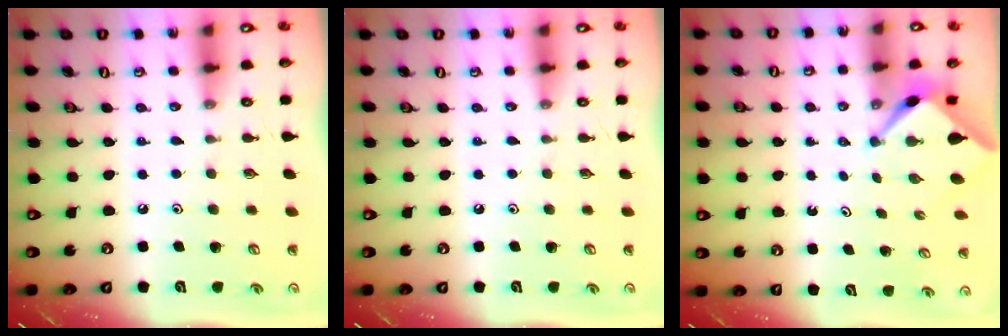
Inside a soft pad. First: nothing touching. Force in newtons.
{"total": 0.0}
{"total": 2.5, "press": 2.5, "slide": 0.2}